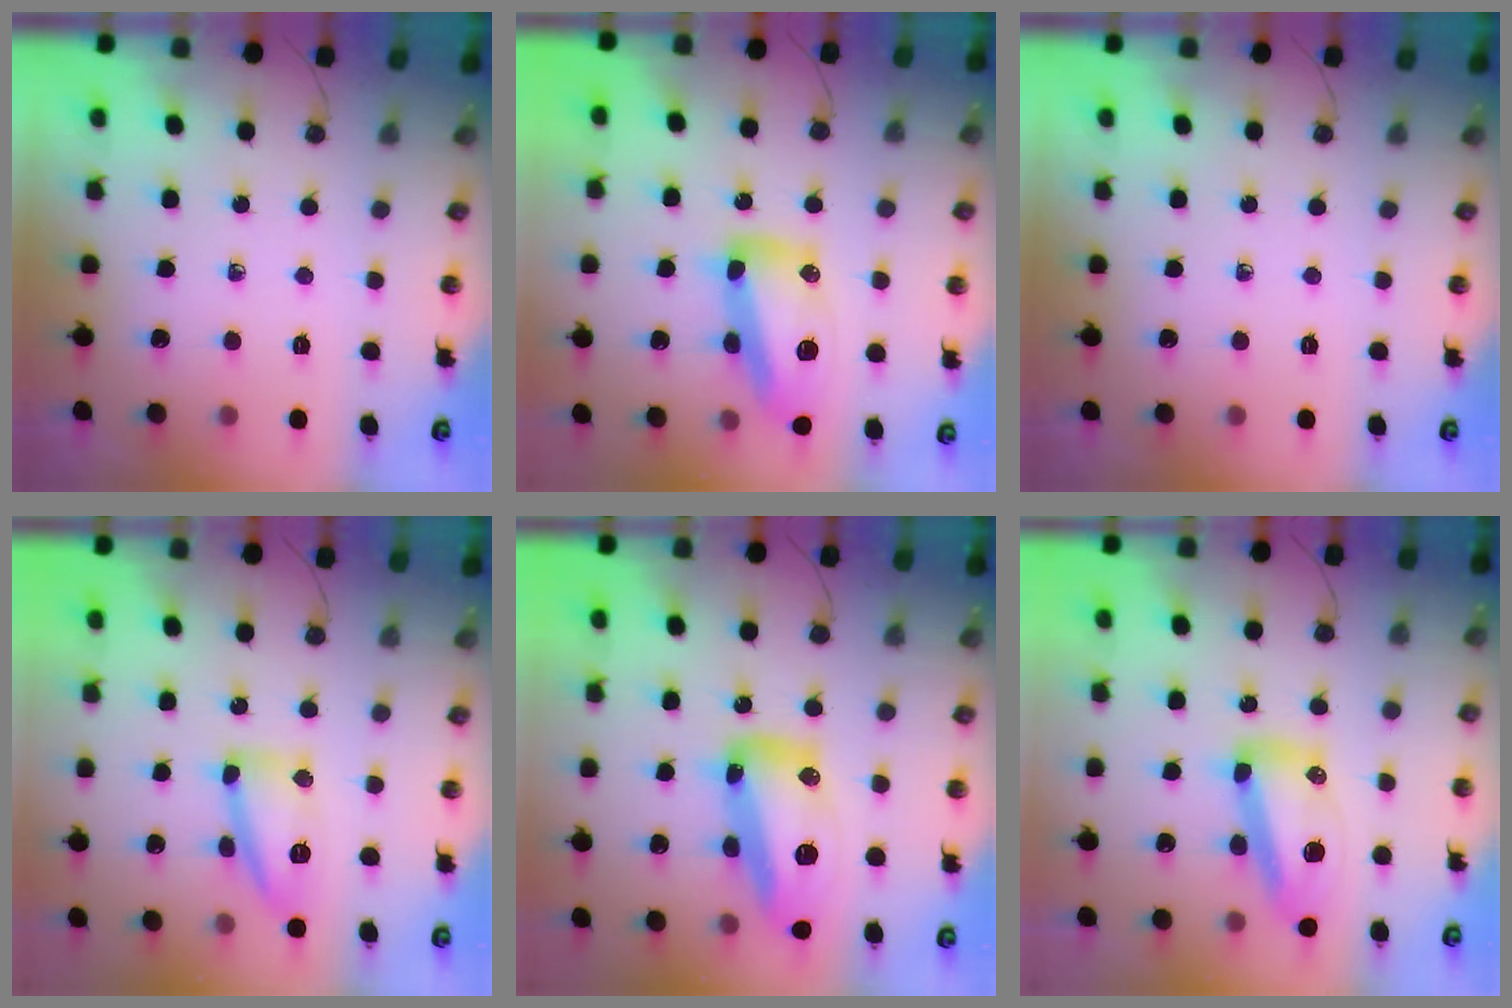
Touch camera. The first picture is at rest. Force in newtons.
{"total": 17.7, "press": 16.6, "slide": 6.0}
{"total": 0.0}
{"total": 14.3, "press": 14.3, "slide": 1.4}
{"total": 18.3, "press": 18.3, "slide": 1.5}
{"total": 14.3, "press": 14.1, "slide": 2.2}